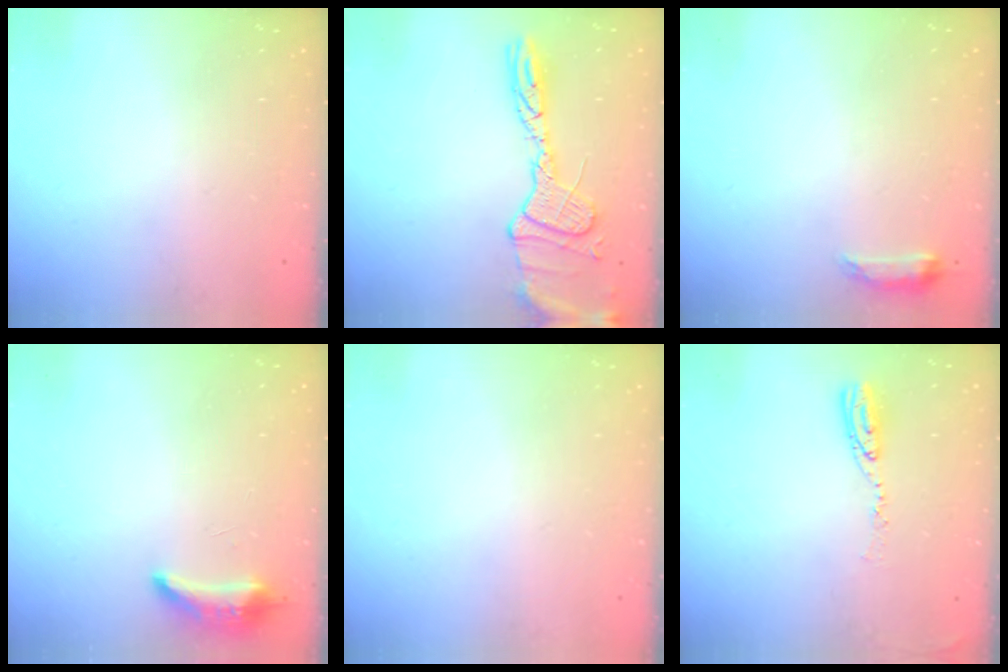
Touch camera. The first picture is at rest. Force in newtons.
{"total": 15.6, "press": 15.6, "slide": 1.3}
{"total": 6.6, "press": 6.6, "slide": 0.6}
{"total": 8.3, "press": 8.1, "slide": 1.5}
{"total": 0.0}
{"total": 6.8, "press": 6.8, "slide": 0.6}